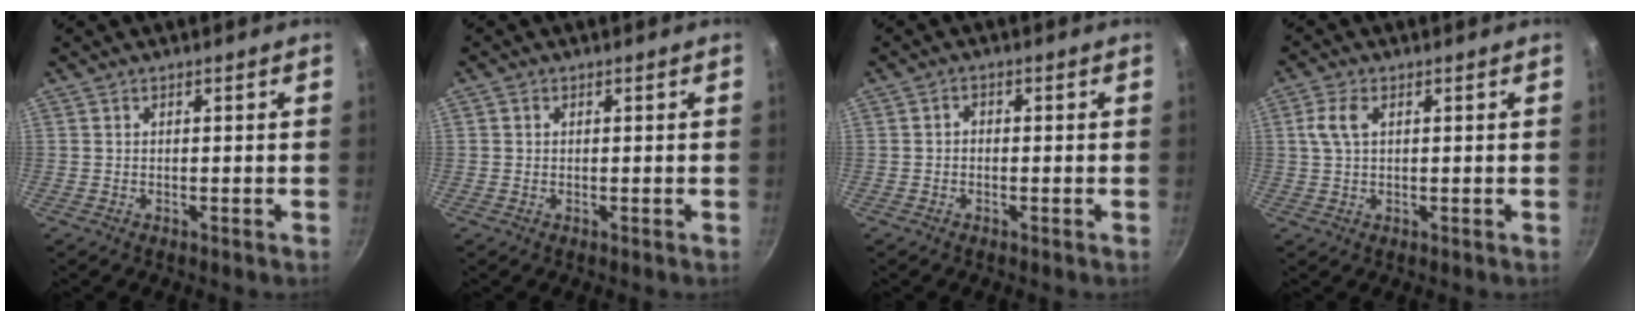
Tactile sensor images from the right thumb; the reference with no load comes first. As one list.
[{"total": 0.6, "force": [0.1, 0.6, 0.1], "torque": [-0.001, 0.002, 0.000]}, {"total": 1.4, "force": [-0.3, 1.1, 0.8], "torque": [-0.013, 0.008, -0.007]}, {"total": 4.2, "force": [1.2, 2.3, 3.3], "torque": [-0.072, 0.007, 0.021]}]